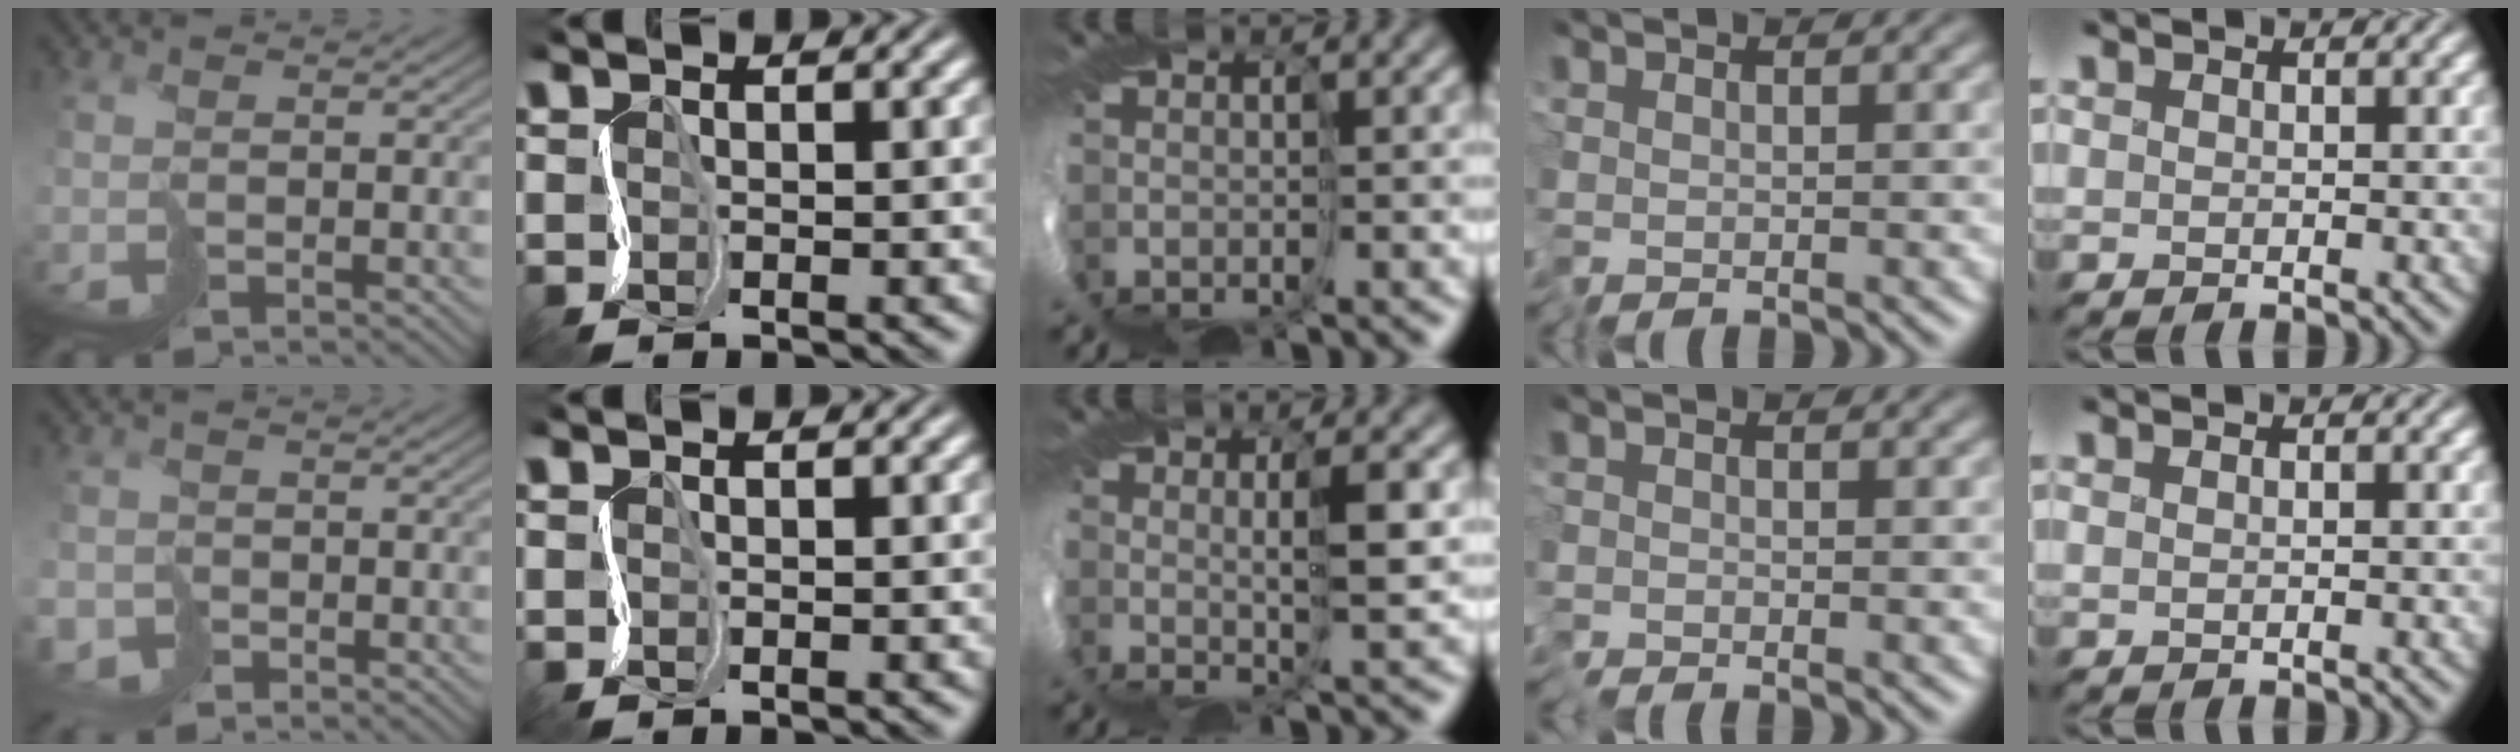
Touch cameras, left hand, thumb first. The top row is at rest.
{"thumb": {"total": 2.6, "force": [-2.1, 1.6, -0.1], "torque": [0.015, -0.006, -0.045]}, "middle": {"total": 3.4, "force": [1.7, -1.4, 2.6], "torque": [-0.052, -0.006, 0.027]}, "ring": {"total": 0.6, "force": [-0.6, 0.0, -0.1], "torque": [0.002, -0.002, -0.016]}, "little": {"total": 1.4, "force": [0.7, 0.7, 1.1], "torque": [-0.003, 0.000, -0.008]}}